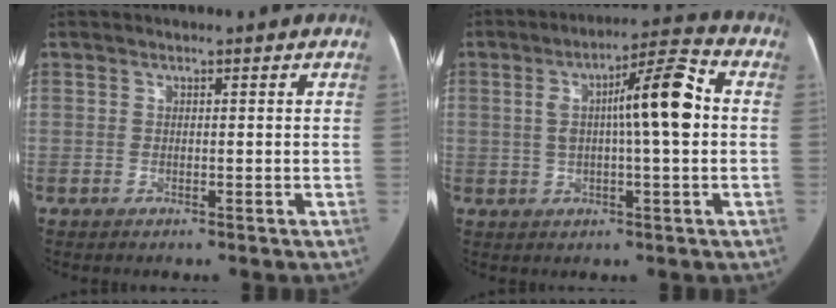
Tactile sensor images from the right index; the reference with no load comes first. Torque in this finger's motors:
{"motor_torque": [1.13, 0.31, 0.32, 0.08]}